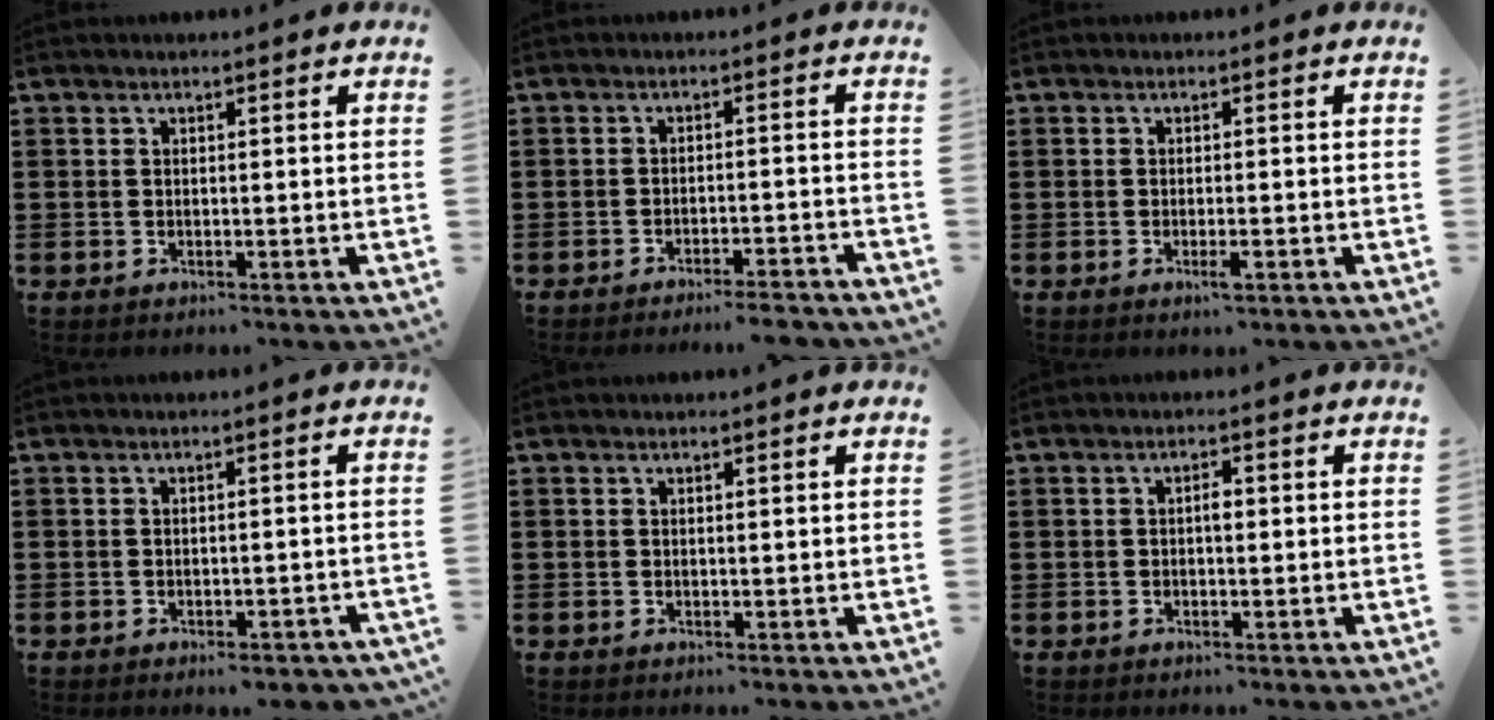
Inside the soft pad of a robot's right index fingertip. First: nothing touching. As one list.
[{"total": 3.3, "force": [-3.1, -0.2, 1.2], "torque": [-0.020, -0.002, -0.061]}, {"total": 1.8, "force": [-0.8, 0.1, 1.6], "torque": [-0.035, -0.006, -0.016]}, {"total": 1.6, "force": [-1.4, 0.3, 0.7], "torque": [-0.015, -0.004, -0.027]}, {"total": 0.0}, {"total": 1.5, "force": [0.0, 0.5, 1.4], "torque": [-0.026, 0.001, -0.002]}]